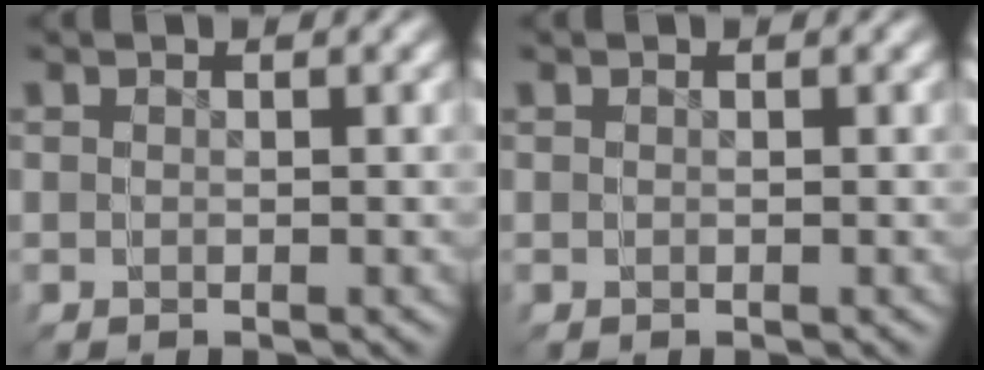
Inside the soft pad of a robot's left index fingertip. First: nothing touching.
{"total": 0.0}